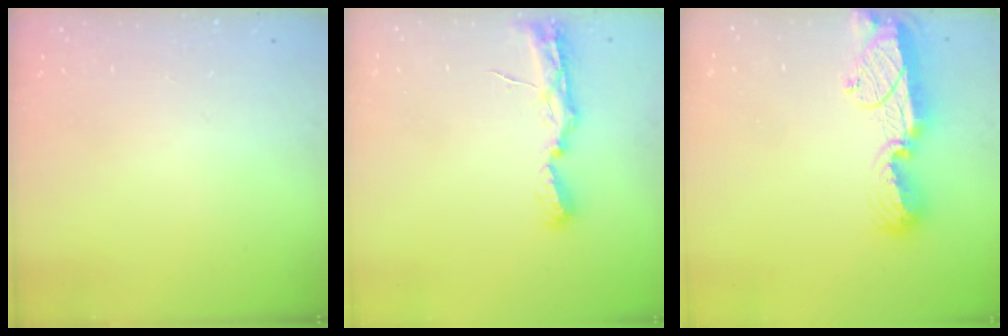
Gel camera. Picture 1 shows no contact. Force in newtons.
{"total": 8.0, "press": 8.0, "slide": 0.8}
{"total": 12.4, "press": 12.4, "slide": 1.0}